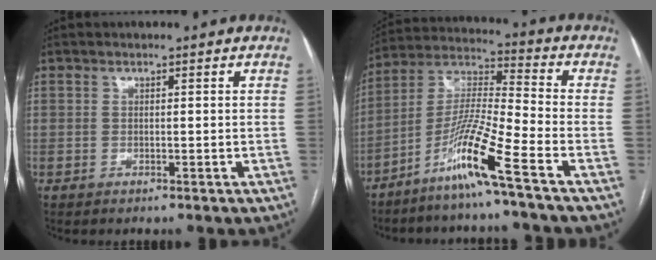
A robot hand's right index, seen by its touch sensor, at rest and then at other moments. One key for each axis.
{"total": 11.4, "fx": -6.9, "fy": -1.5, "fz": 8.9, "tx": -0.181, "ty": -0.013, "tz": -0.137}